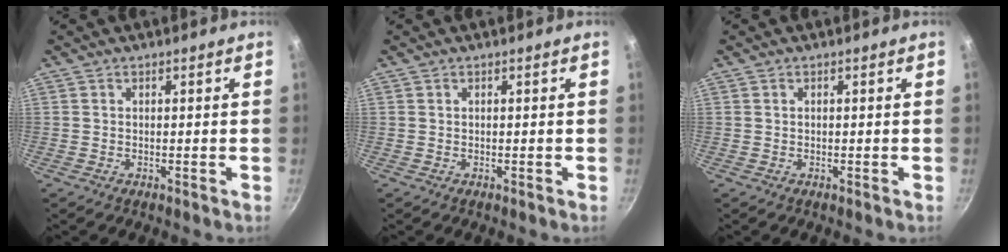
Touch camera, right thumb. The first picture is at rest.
{"total": 0.0}
{"total": 0.0}